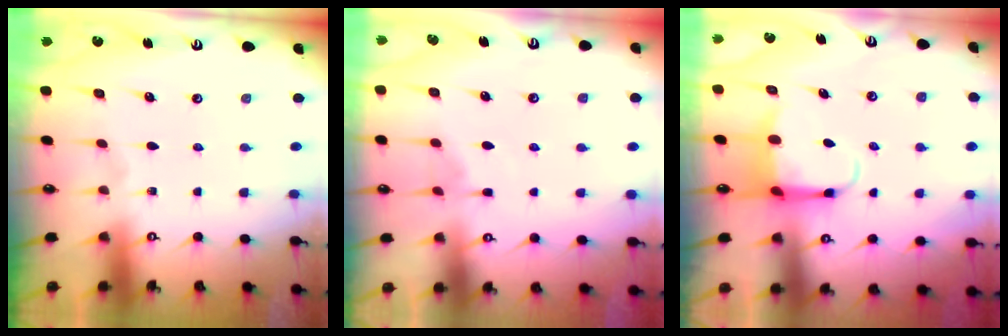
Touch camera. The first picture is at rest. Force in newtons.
{"total": 3.9, "press": 3.8, "slide": 0.5}
{"total": 5.2, "press": 5.1, "slide": 1.0}